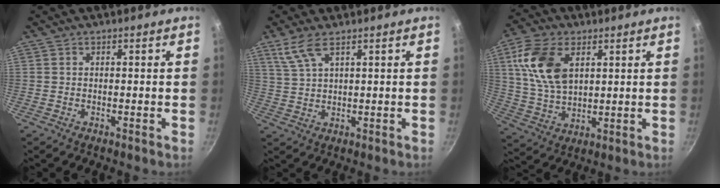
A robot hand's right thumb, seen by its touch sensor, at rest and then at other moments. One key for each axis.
{"total": 5.2, "fx": 3.3, "fy": 1.6, "fz": 3.7, "tx": -0.081, "ty": -0.011, "tz": 0.076}
{"total": 13.8, "fx": 4.6, "fy": 8.3, "fz": 10.1, "tx": -0.181, "ty": -0.014, "tz": 0.093}